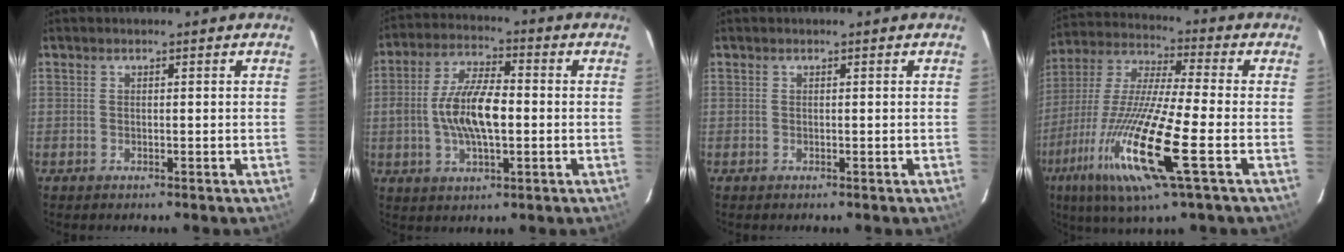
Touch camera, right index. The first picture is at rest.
{"total": 11.0, "force": [-0.9, 4.4, 10.1], "torque": [-0.199, 0.008, -0.015]}
{"total": 0.0}
{"total": 20.1, "force": [-7.9, 1.5, 18.4], "torque": [-0.377, -0.036, -0.158]}